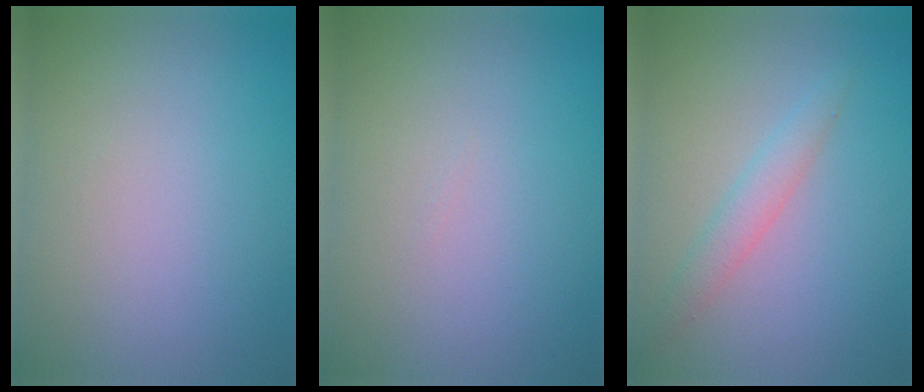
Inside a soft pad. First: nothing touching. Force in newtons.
{"total": 0.0}
{"total": 2.0, "press": 2.0, "slide": 0.2}